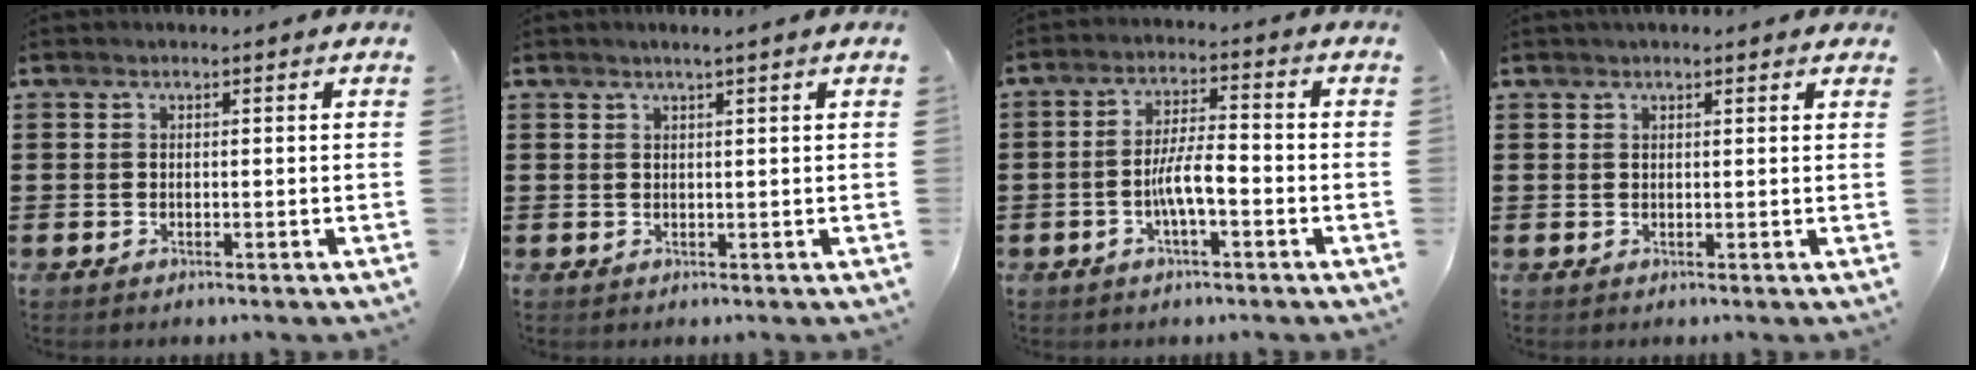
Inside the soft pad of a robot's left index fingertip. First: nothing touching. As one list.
[{"total": 1.3, "force": [0.9, -0.2, 0.9], "torque": [-0.017, -0.001, 0.016]}, {"total": 6.0, "force": [-1.9, 1.7, 5.5], "torque": [-0.115, 0.004, -0.041]}, {"total": 1.5, "force": [1.2, 0.3, 0.8], "torque": [-0.017, 0.004, 0.021]}]